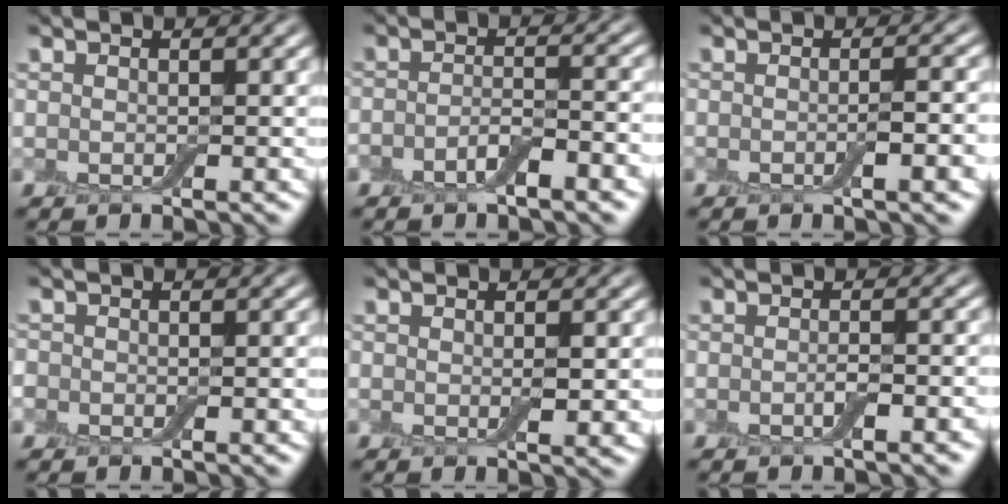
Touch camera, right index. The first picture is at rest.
{"total": 3.5, "force": [-1.8, 1.1, 2.7], "torque": [-0.053, 0.001, -0.037]}
{"total": 2.9, "force": [-0.8, 0.7, 2.7], "torque": [-0.033, 0.005, -0.016]}
{"total": 2.1, "force": [-0.7, 1.6, 1.1], "torque": [0.003, 0.004, -0.017]}
{"total": 1.6, "force": [-0.1, 0.4, 1.5], "torque": [-0.024, -0.006, -0.003]}
{"total": 2.2, "force": [-0.9, 0.6, 1.9], "torque": [-0.027, 0.002, -0.017]}